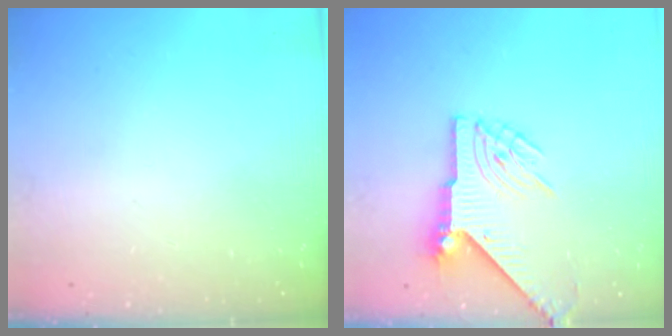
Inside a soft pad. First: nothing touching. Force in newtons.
{"total": 7.9, "press": 7.9, "slide": 1.0}